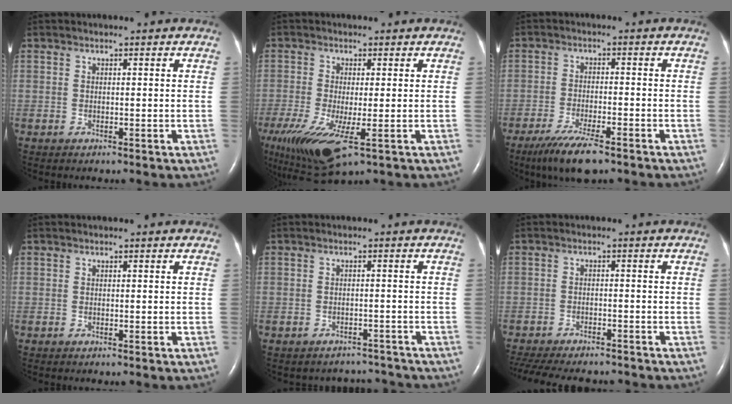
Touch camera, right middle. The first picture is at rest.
{"total": 12.1, "force": [-5.3, 3.8, 10.2], "torque": [-0.209, -0.037, -0.083]}
{"total": 8.1, "force": [-5.8, 1.2, 5.5], "torque": [-0.103, -0.020, -0.097]}
{"total": 0.0}
{"total": 4.3, "force": [-4.0, 1.4, -0.9], "torque": [0.010, 0.016, -0.050]}
{"total": 15.4, "force": [-13.4, 4.3, 6.3], "torque": [-0.155, -0.018, -0.185]}